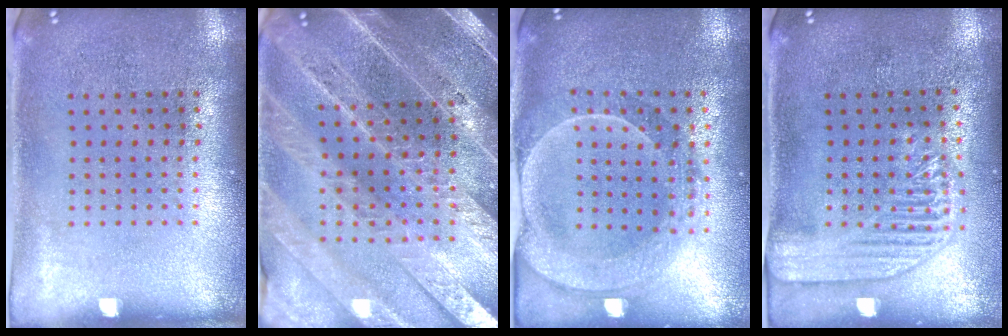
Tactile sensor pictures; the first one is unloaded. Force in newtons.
{"total": 4.8, "press": 4.3, "slide": 2.3}
{"total": 2.2, "press": 2.1, "slide": 0.9}
{"total": 2.1, "press": 1.9, "slide": 0.9}